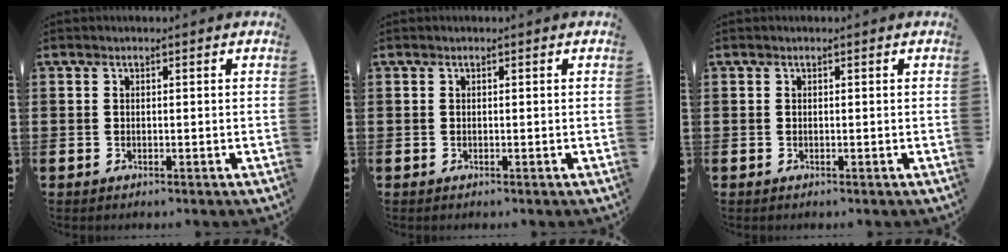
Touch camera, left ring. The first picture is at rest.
{"total": 0.0}
{"total": 0.0}